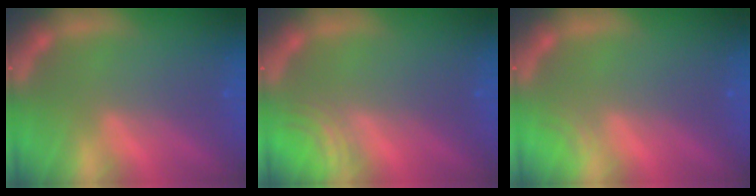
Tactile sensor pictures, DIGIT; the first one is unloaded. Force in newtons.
{"total": 2.5}
{"total": 0.9}